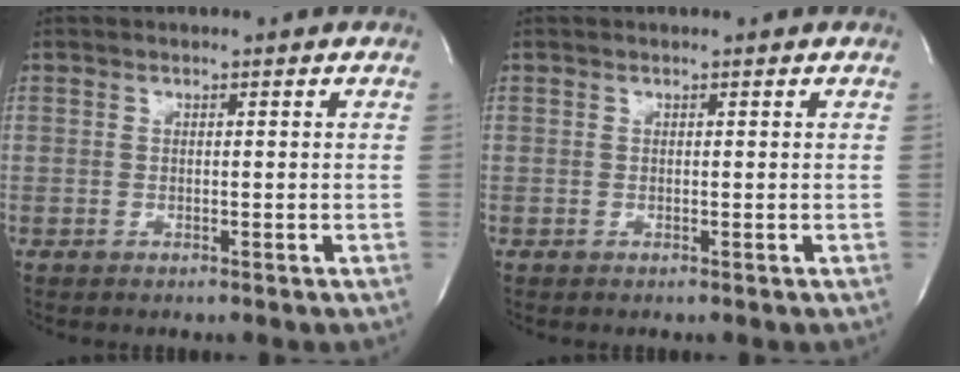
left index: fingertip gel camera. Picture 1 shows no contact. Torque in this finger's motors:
{"motor_torque": [-0.02, 0.02, 0.00, 0.00]}